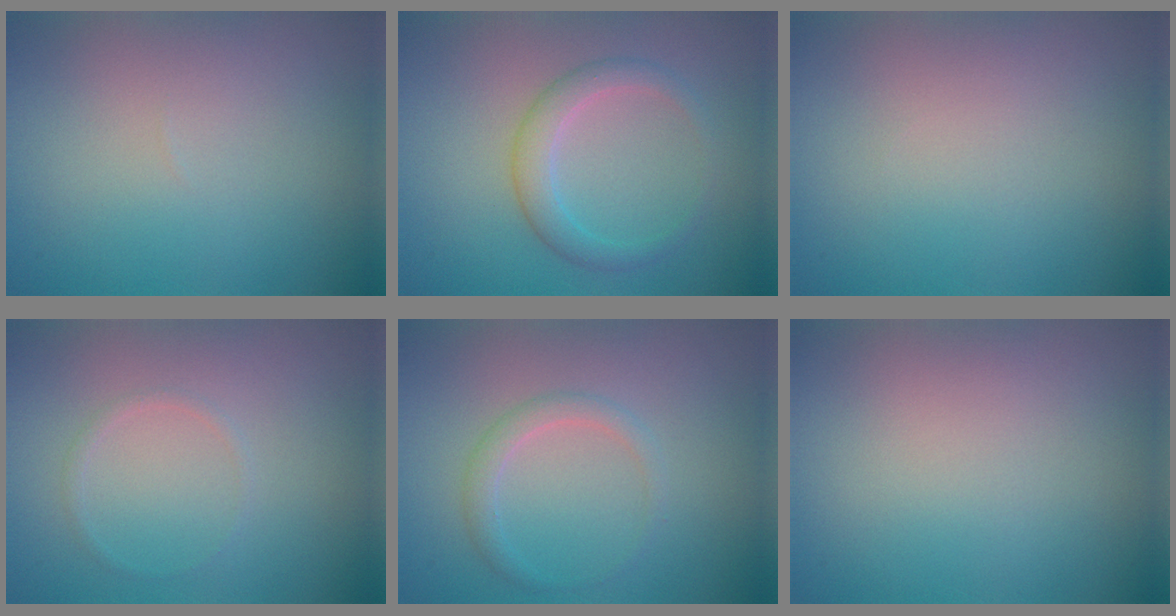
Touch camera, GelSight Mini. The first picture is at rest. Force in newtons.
{"total": 2.7, "press": 2.7, "slide": 0.1}
{"total": 0.0}
{"total": 0.7, "press": 0.7, "slide": 0.0}
{"total": 1.7, "press": 1.7, "slide": 0.1}
{"total": 0.0}